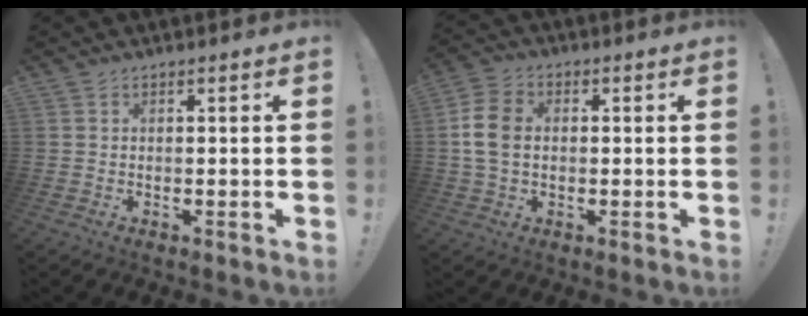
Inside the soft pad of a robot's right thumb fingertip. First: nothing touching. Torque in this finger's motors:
{"motor_torque": [-0.17, 0.21, 0.58, -0.08, 0.00]}